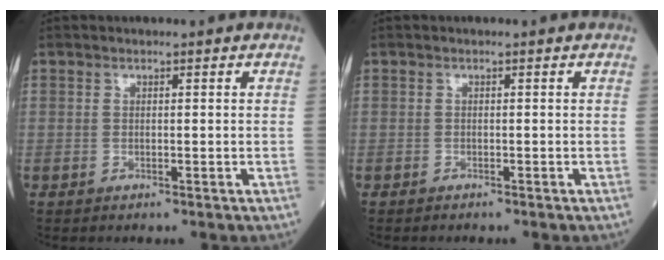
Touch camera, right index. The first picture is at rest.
{"total": 0.5, "force": [-0.5, 0.0, 0.0], "torque": [-0.004, -0.001, -0.011]}